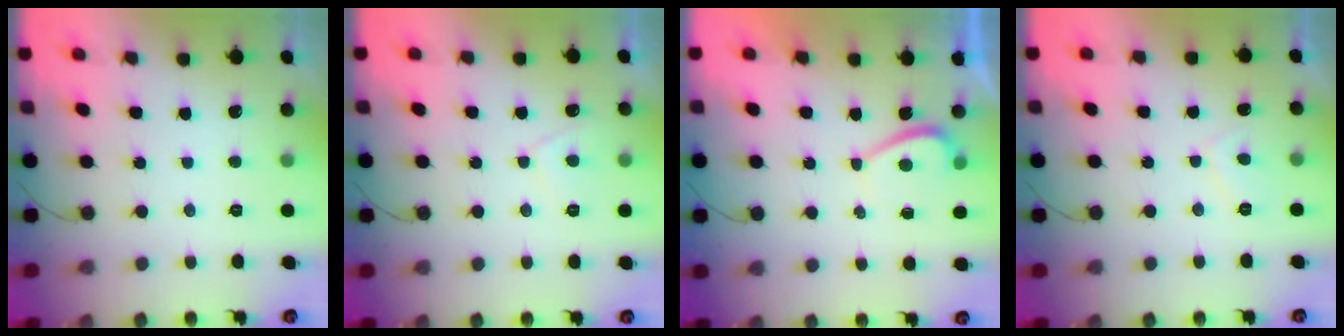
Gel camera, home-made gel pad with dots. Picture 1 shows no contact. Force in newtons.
{"total": 2.2, "press": 2.2, "slide": 0.5}
{"total": 2.0, "press": 1.9, "slide": 0.6}
{"total": 2.0, "press": 1.8, "slide": 0.7}